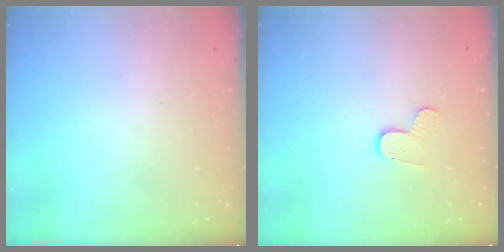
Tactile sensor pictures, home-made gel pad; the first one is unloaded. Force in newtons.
{"total": 4.3, "press": 4.3, "slide": 0.4}